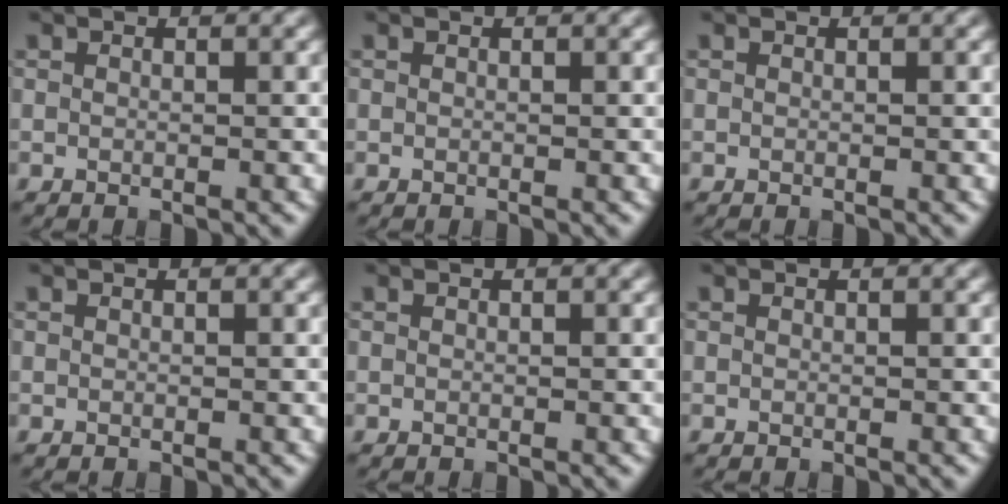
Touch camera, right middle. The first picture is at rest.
{"total": 0.0}
{"total": 0.0}
{"total": 0.0}
{"total": 0.0}
{"total": 0.0}